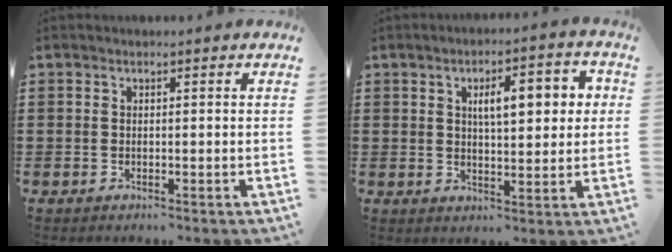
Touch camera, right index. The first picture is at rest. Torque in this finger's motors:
{"motor_torque": [1.21, 0.00, 0.35, 0.10]}